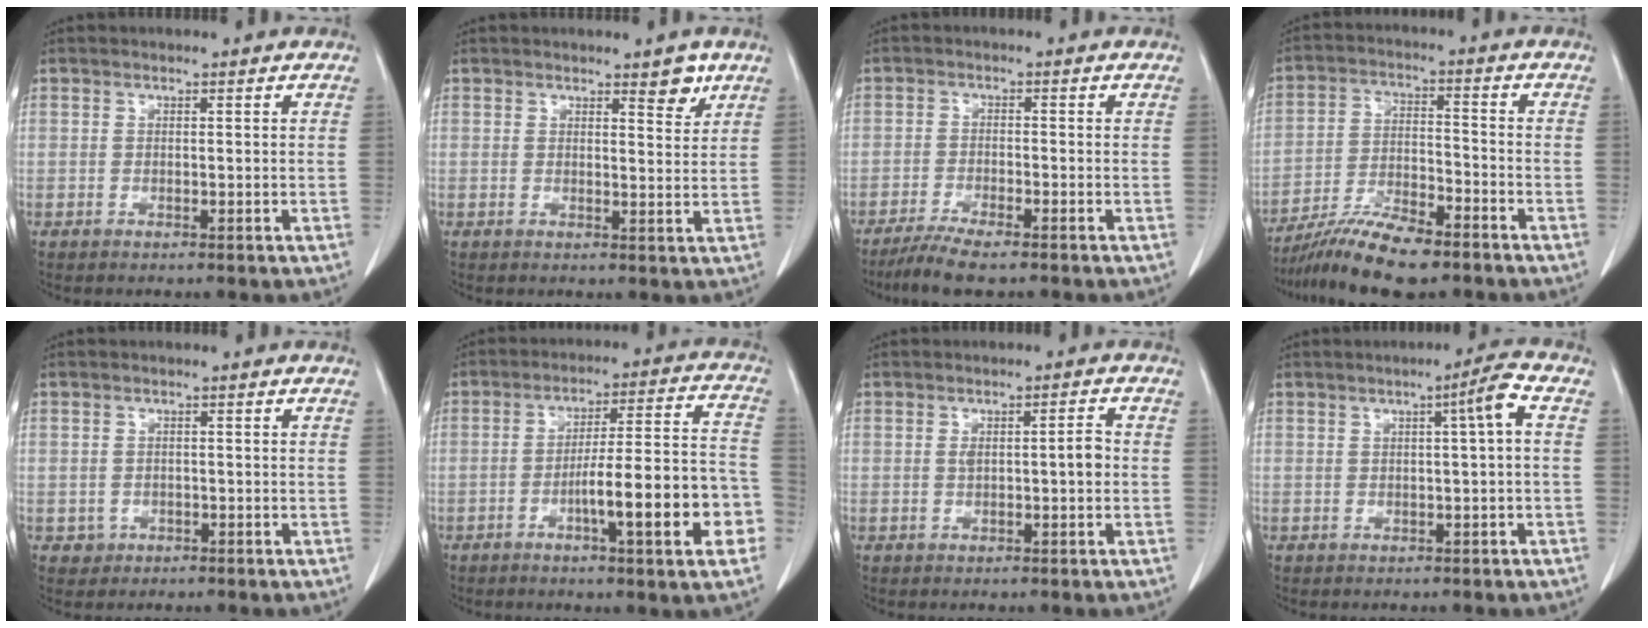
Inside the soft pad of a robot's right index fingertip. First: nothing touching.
{"total": 3.1, "force": [2.2, 0.9, 1.9], "torque": [-0.021, -0.010, 0.030]}
{"total": 5.9, "force": [-4.7, 0.5, 3.7], "torque": [-0.066, -0.015, -0.079]}
{"total": 12.1, "force": [-9.8, 2.6, 6.6], "torque": [-0.117, -0.008, -0.173]}
{"total": 1.7, "force": [-0.6, 1.6, 0.0], "torque": [0.005, 0.007, -0.007]}
{"total": 14.9, "force": [-5.2, 1.4, 13.9], "torque": [-0.192, 0.017, -0.074]}
{"total": 3.4, "force": [0.0, 0.7, 3.3], "torque": [-0.056, 0.010, 0.003]}
{"total": 3.6, "force": [0.6, -0.5, 3.5], "torque": [-0.053, 0.007, 0.010]}